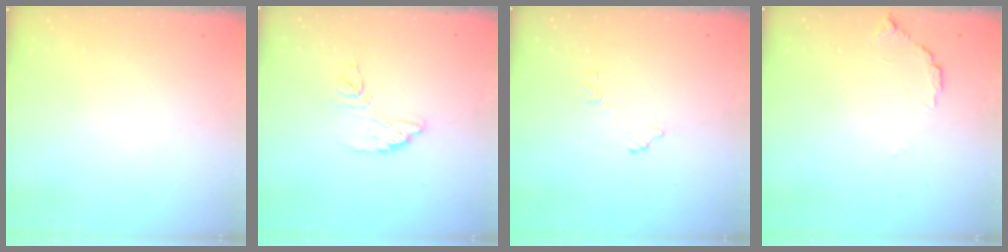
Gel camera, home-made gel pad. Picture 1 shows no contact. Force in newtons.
{"total": 8.8, "press": 8.7, "slide": 0.5}
{"total": 6.4, "press": 6.4, "slide": 0.3}
{"total": 7.4, "press": 7.4, "slide": 0.4}